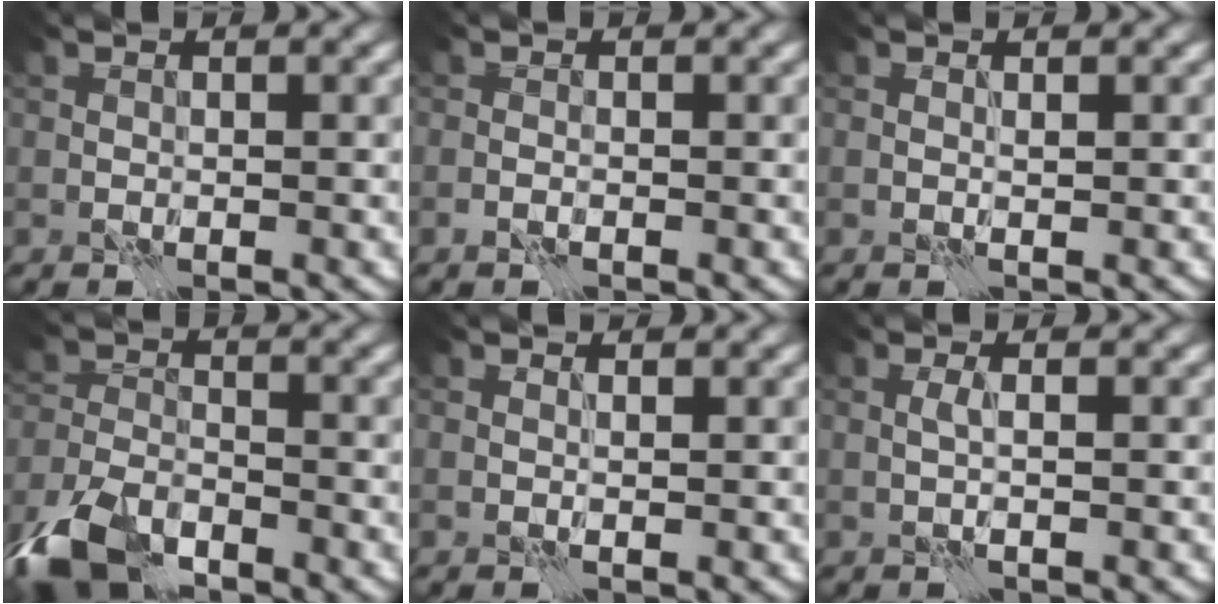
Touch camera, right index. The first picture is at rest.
{"total": 0.6, "force": [-0.4, 0.2, 0.3], "torque": [-0.007, 0.001, -0.010]}
{"total": 0.5, "force": [0.3, -0.4, 0.1], "torque": [-0.001, 0.004, 0.003]}
{"total": 7.9, "force": [-5.9, 3.1, 4.2], "torque": [-0.095, -0.015, -0.129]}
{"total": 0.6, "force": [0.6, 0.0, 0.2], "torque": [-0.003, 0.002, 0.005]}
{"total": 0.8, "force": [0.2, -0.6, 0.6], "torque": [-0.011, 0.006, 0.001]}